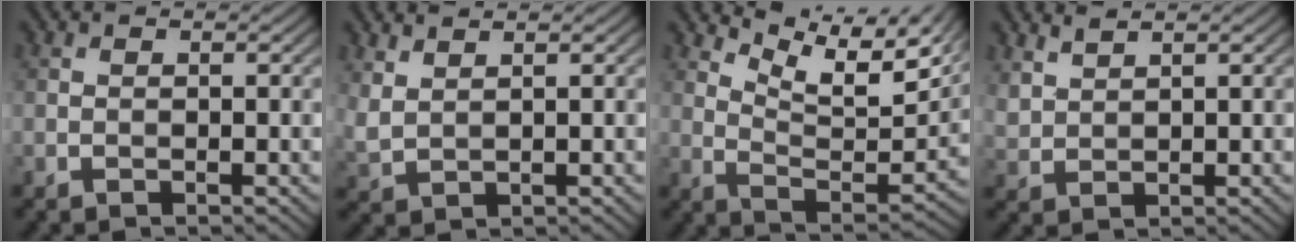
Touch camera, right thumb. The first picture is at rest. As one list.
[{"total": 2.9, "force": [2.3, 0.8, 1.5], "torque": [-0.046, 0.003, 0.055]}, {"total": 11.2, "force": [7.7, 3.6, 7.4], "torque": [-0.146, -0.009, 0.131]}, {"total": 2.6, "force": [2.3, 0.7, 1.1], "torque": [-0.032, 0.003, 0.058]}]